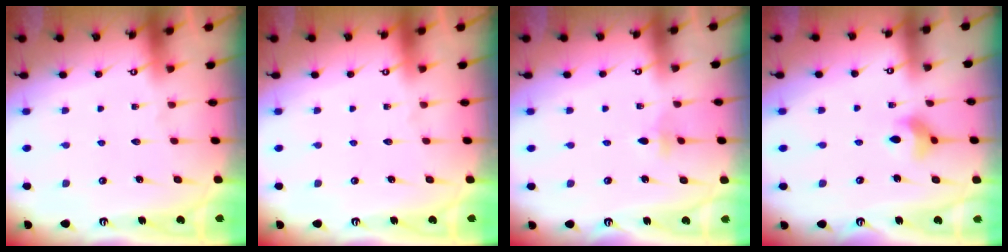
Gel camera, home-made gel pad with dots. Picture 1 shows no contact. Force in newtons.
{"total": 0.0}
{"total": 2.8, "press": 2.7, "slide": 0.9}
{"total": 7.3, "press": 7.2, "slide": 1.2}